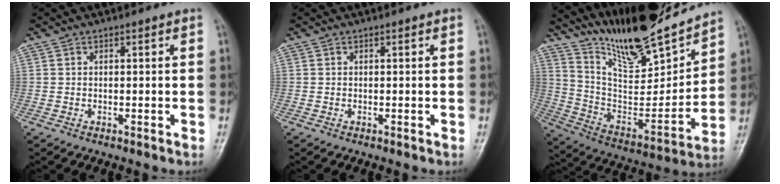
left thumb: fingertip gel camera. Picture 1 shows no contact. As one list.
[{"total": 0.0}, {"total": 22.4, "force": [19.3, 5.0, 10.3], "torque": [-0.129, -0.110, 0.337]}]